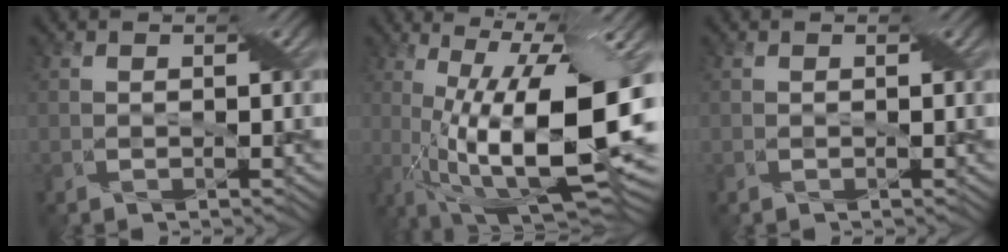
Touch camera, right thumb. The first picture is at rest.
{"total": 18.5, "force": [-0.8, 5.8, 17.5], "torque": [-0.272, -0.015, -0.004]}
{"total": 0.0}